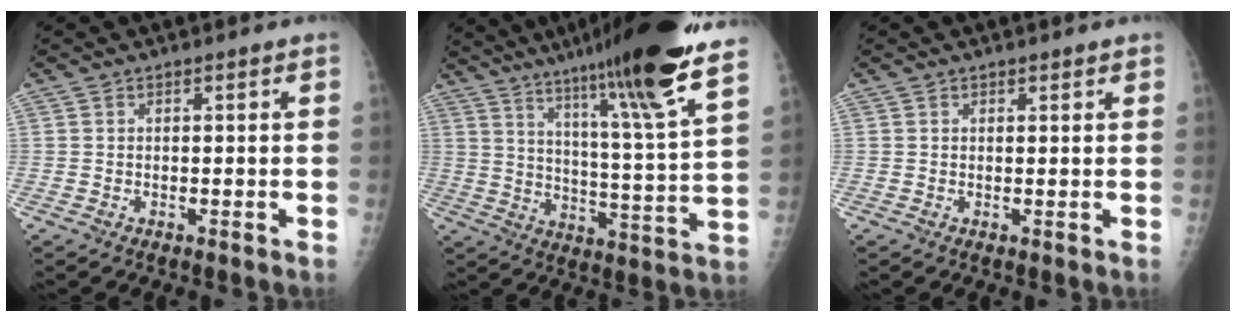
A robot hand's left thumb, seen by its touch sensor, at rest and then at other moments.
{"total": 25.6, "force": [18.7, 0.5, 17.5], "torque": [-0.262, -0.090, 0.283]}
{"total": 0.8, "force": [0.6, 0.4, 0.3], "torque": [0.000, -0.004, 0.006]}